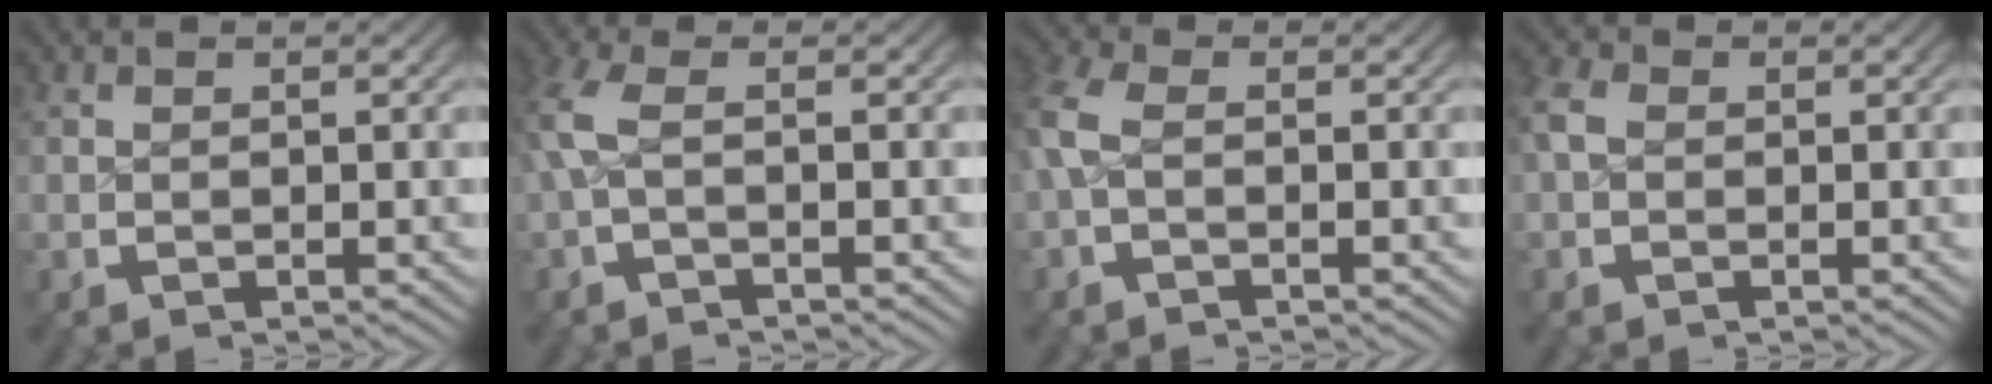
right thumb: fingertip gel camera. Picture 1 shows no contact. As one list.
[{"total": 2.7, "force": [-0.2, 1.1, 2.5], "torque": [-0.072, 0.001, 0.000]}, {"total": 2.6, "force": [-0.2, 1.8, 1.9], "torque": [-0.060, -0.002, -0.003]}, {"total": 1.7, "force": [0.0, 1.4, 0.9], "torque": [-0.028, -0.004, -0.001]}]